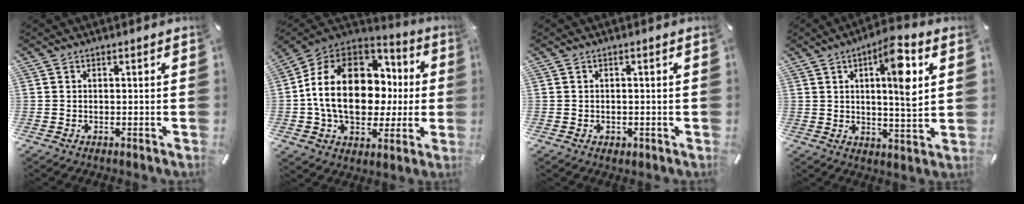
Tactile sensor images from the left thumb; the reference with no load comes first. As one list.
[{"total": 21.9, "force": [1.4, 16.2, 14.7], "torque": [-0.282, -0.001, 0.032]}, {"total": 1.2, "force": [-0.3, 1.1, 0.5], "torque": [-0.011, 0.004, -0.008]}, {"total": 12.0, "force": [4.6, 3.4, 10.5], "torque": [-0.158, -0.015, 0.067]}]